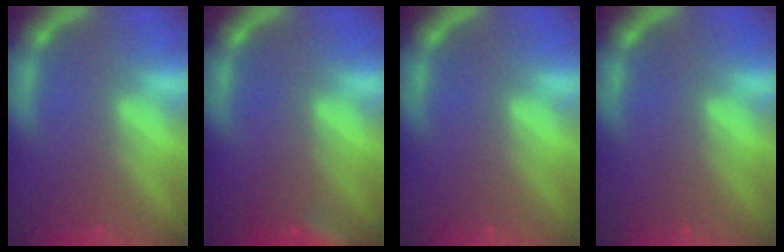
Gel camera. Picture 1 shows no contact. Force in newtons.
{"total": 2.9}
{"total": 0.0}
{"total": 0.0}